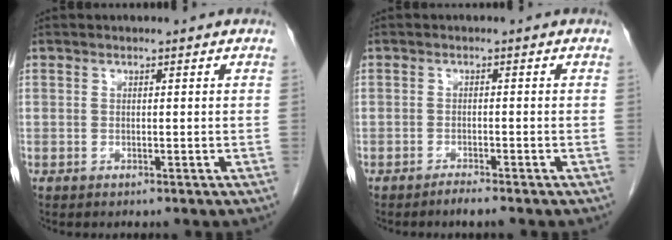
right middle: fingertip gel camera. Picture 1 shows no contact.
{"total": 1.6, "force": [-1.4, -0.2, 0.7], "torque": [-0.019, -0.003, -0.026]}